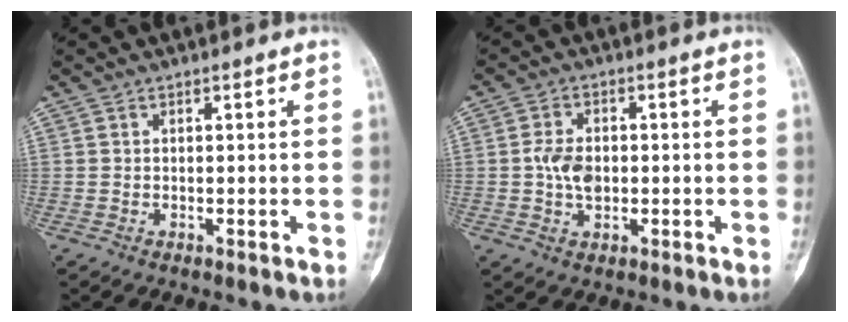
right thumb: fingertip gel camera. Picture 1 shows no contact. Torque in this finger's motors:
{"motor_torque": [0.77, 0.65, 0.13, -0.17, 0.01]}